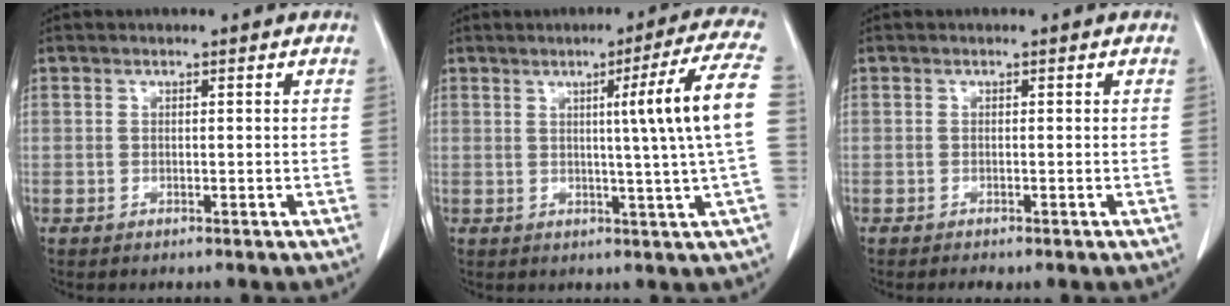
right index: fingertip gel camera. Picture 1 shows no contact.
{"total": 11.3, "force": [1.2, -2.6, 10.9], "torque": [-0.144, 0.001, 0.016]}
{"total": 1.2, "force": [-0.9, 0.4, 0.7], "torque": [-0.008, -0.002, -0.011]}